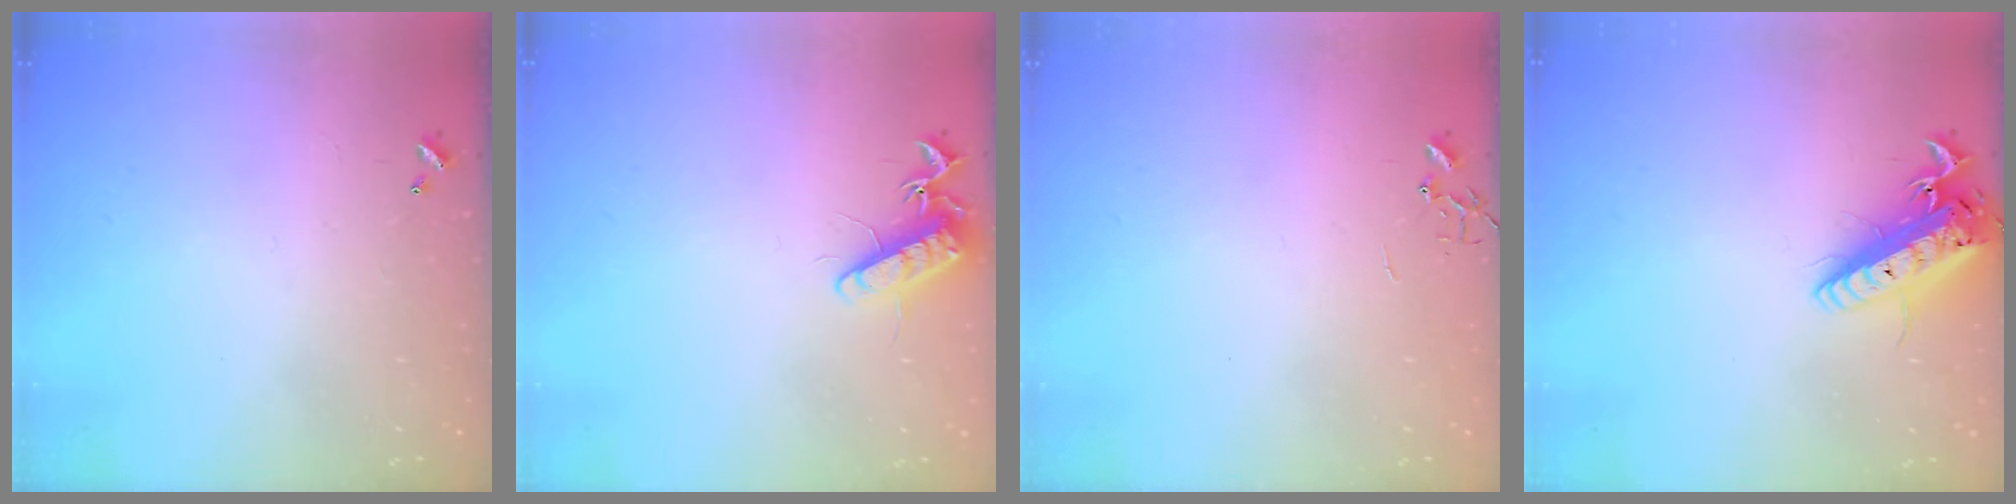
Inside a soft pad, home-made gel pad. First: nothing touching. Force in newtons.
{"total": 11.9, "press": 11.8, "slide": 1.3}
{"total": 0.0}
{"total": 19.0, "press": 18.6, "slide": 3.8}